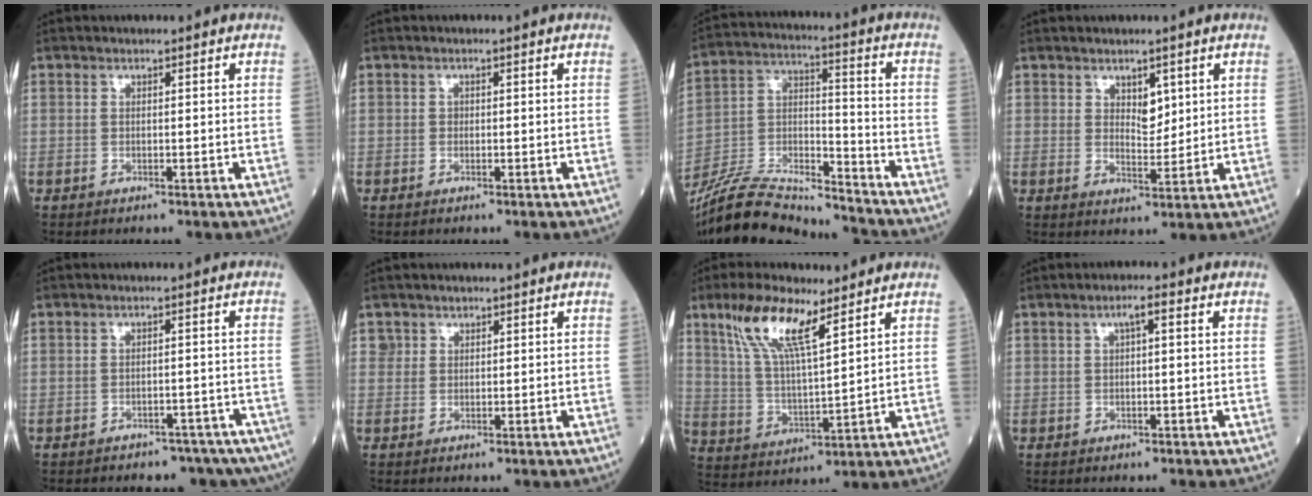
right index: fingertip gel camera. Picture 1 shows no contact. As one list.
[{"total": 0.8, "force": [-0.1, 0.6, 0.4], "torque": [-0.021, 0.012, 0.000]}, {"total": 19.7, "force": [-18.3, 2.8, 6.6], "torque": [-0.156, 0.008, -0.328]}, {"total": 4.2, "force": [1.8, 2.3, 3.1], "torque": [-0.060, 0.000, 0.039]}, {"total": 12.1, "force": [-9.3, 6.2, 4.8], "torque": [-0.088, 0.017, -0.104]}, {"total": 2.4, "force": [1.1, 2.2, 0.3], "torque": [0.000, 0.011, 0.021]}, {"total": 12.4, "force": [7.5, 2.9, 9.5], "torque": [-0.201, 0.012, 0.148]}, {"total": 2.9, "force": [1.0, 0.9, 2.6], "torque": [-0.058, 0.013, 0.020]}]